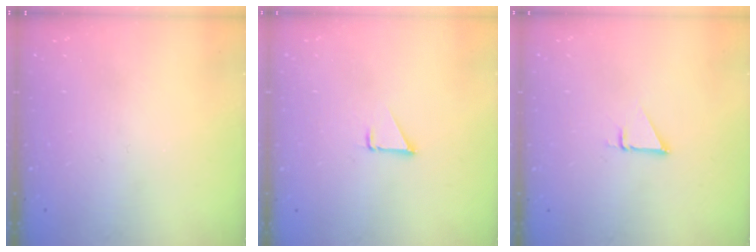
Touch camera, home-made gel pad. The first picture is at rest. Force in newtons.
{"total": 1.3, "press": 1.3, "slide": 0.1}
{"total": 2.3, "press": 2.3, "slide": 0.1}